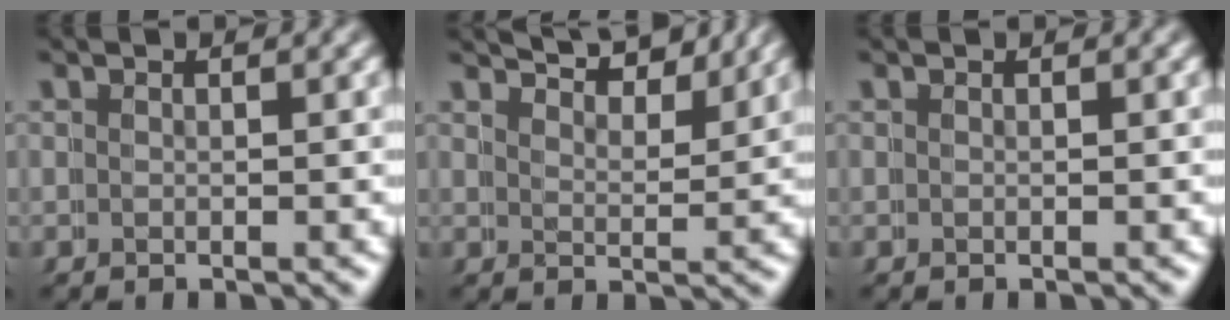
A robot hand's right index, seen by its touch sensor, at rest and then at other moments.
{"total": 5.8, "force": [5.4, 1.0, 1.9], "torque": [-0.026, 0.004, 0.082]}
{"total": 0.0}